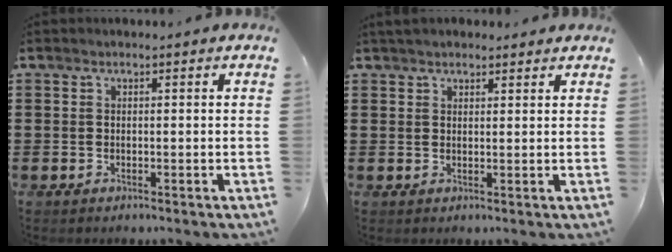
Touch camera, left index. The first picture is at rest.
{"total": 2.1, "force": [2.0, 0.6, 0.4], "torque": [-0.012, 0.004, 0.038]}